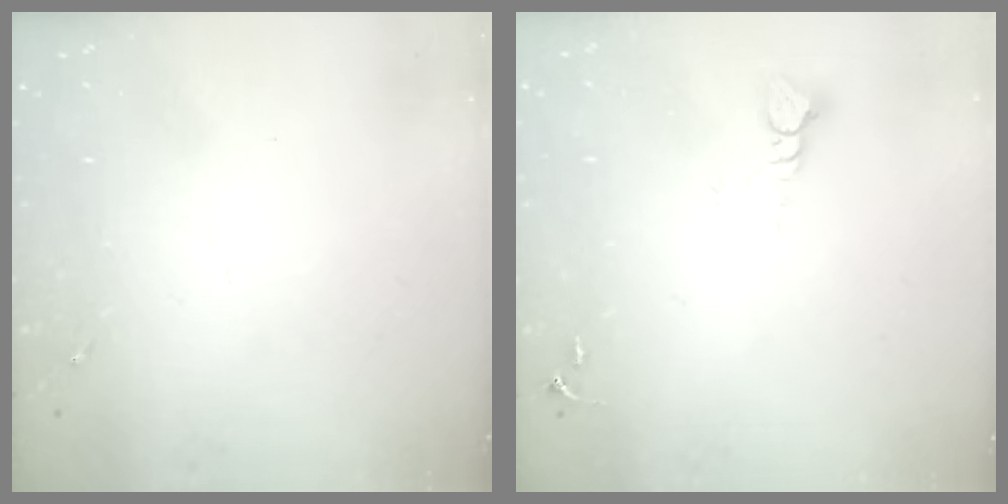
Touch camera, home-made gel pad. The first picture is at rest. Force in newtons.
{"total": 3.5, "press": 3.5, "slide": 0.2}